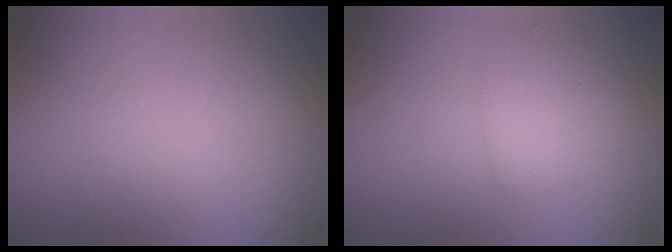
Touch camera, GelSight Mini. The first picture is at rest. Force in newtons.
{"total": 2.3, "press": 2.3, "slide": 0.1}